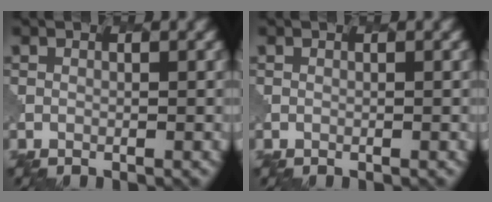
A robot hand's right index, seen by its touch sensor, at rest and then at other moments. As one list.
[{"total": 0.0}]